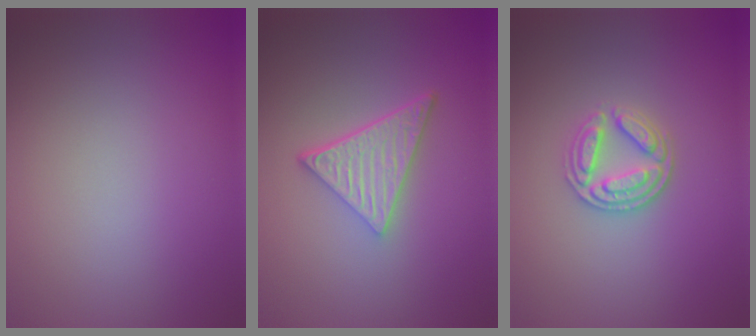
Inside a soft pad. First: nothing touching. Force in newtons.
{"total": 4.9, "press": 3.5, "slide": 3.4}
{"total": 3.3, "press": 3.0, "slide": 1.3}